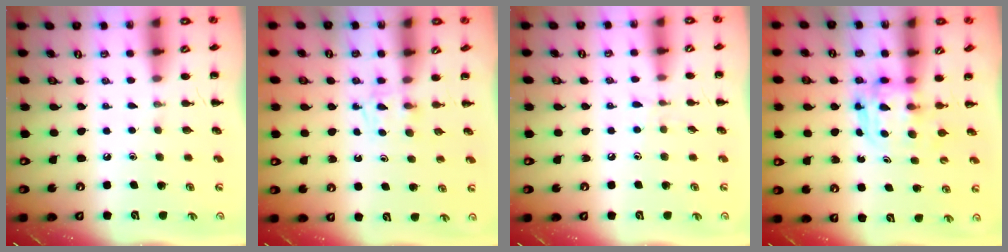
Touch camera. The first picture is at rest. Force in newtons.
{"total": 2.4, "press": 2.1, "slide": 1.1}
{"total": 3.9, "press": 3.6, "slide": 1.5}
{"total": 3.8, "press": 3.8, "slide": 0.3}